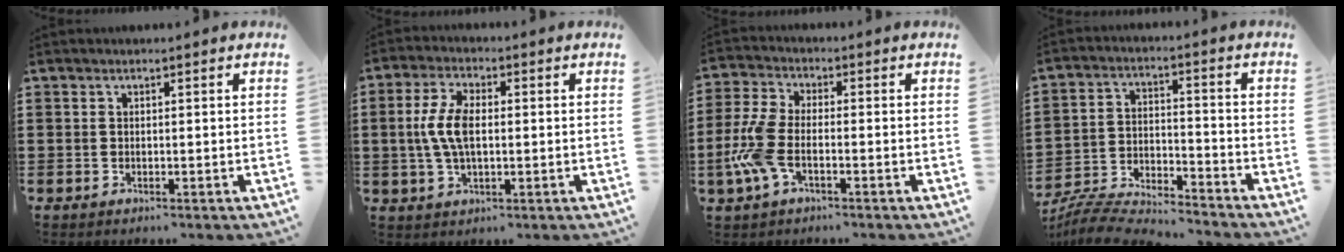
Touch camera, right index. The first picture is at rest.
{"total": 6.8, "force": [0.1, 3.0, 6.1], "torque": [-0.143, 0.000, -0.007]}
{"total": 7.0, "force": [-2.2, 3.3, 5.7], "torque": [-0.147, -0.005, -0.049]}
{"total": 6.3, "force": [-6.2, 0.5, 1.0], "torque": [-0.034, -0.001, -0.128]}